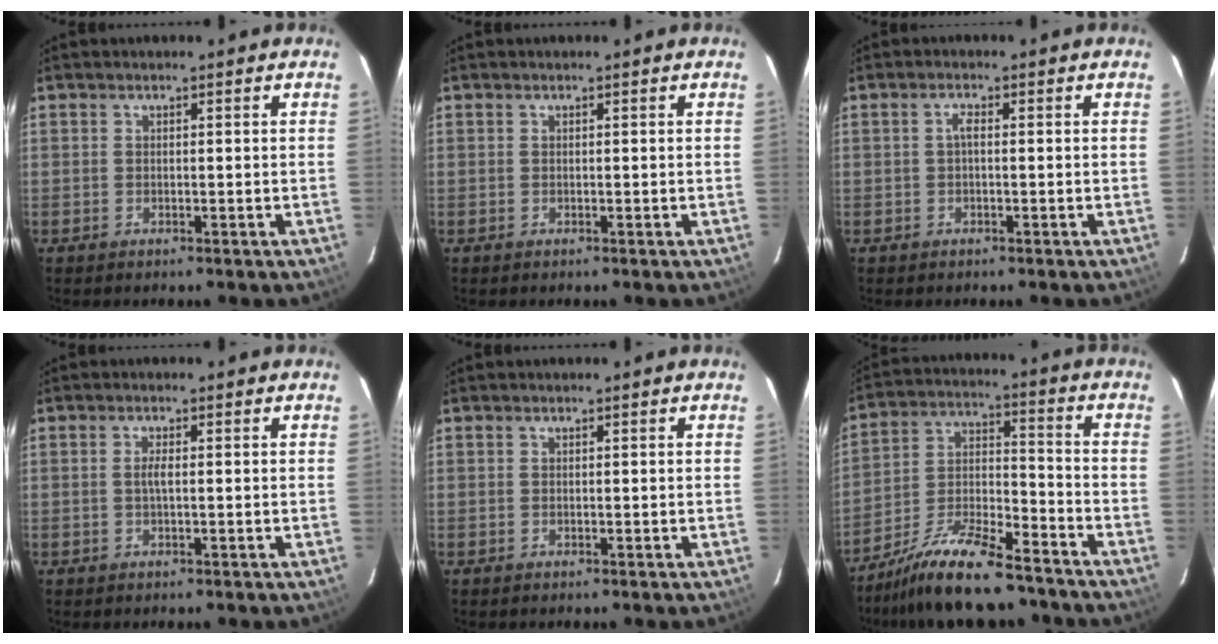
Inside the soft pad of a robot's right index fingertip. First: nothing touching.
{"total": 0.0}
{"total": 1.3, "force": [-0.1, 0.3, 1.3], "torque": [-0.025, 0.007, -0.004]}
{"total": 1.5, "force": [-0.1, 0.1, 1.5], "torque": [-0.028, 0.000, -0.004]}
{"total": 0.0}
{"total": 16.4, "force": [-13.1, 4.2, 9.0], "torque": [-0.179, 0.000, -0.226]}